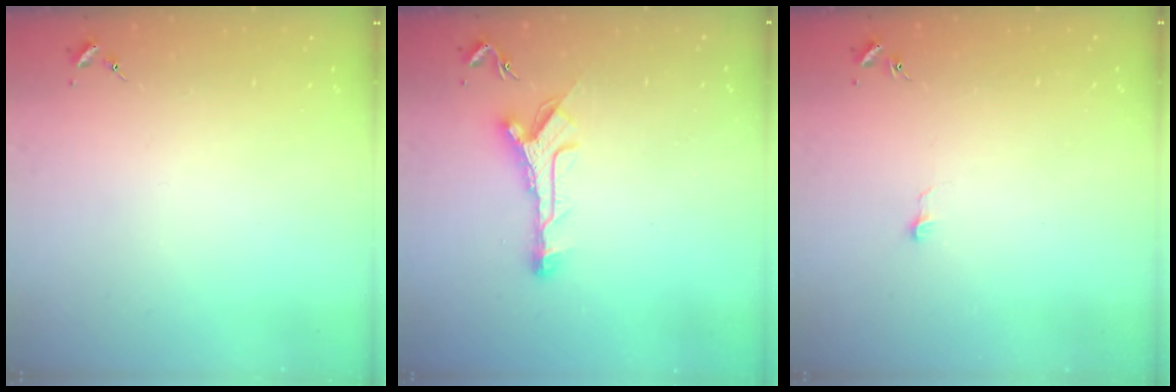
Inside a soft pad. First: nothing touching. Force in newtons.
{"total": 11.3, "press": 11.3, "slide": 0.5}
{"total": 3.1, "press": 3.1, "slide": 0.3}